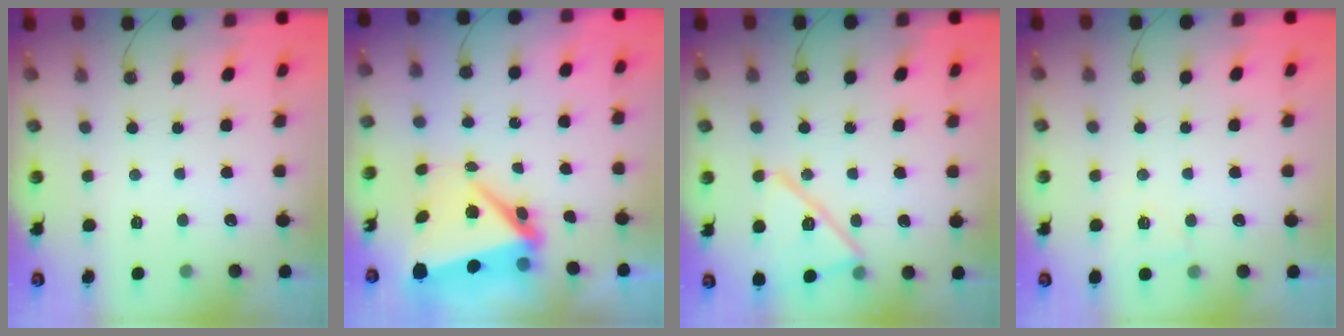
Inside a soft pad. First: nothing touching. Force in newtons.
{"total": 9.0, "press": 8.8, "slide": 2.0}
{"total": 15.0, "press": 15.0, "slide": 0.5}
{"total": 5.1, "press": 4.5, "slide": 2.3}